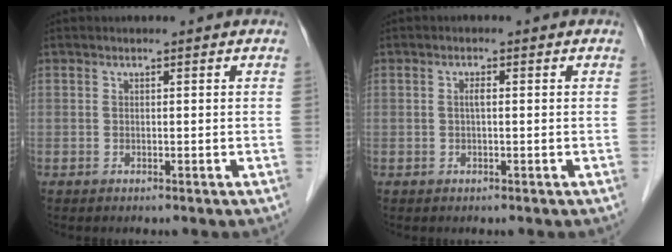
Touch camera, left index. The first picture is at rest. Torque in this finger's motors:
{"motor_torque": [0.23, 0.14, 0.02, 0.01]}